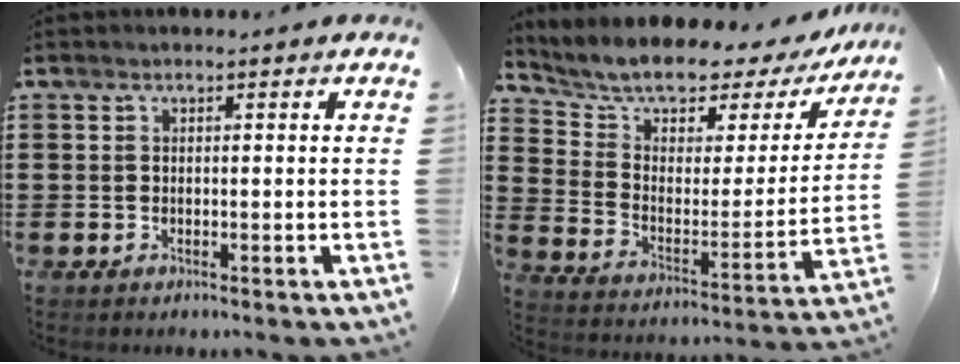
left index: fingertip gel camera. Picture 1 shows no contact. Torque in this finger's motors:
{"motor_torque": [2.14, 0.00, 0.61, 0.06]}